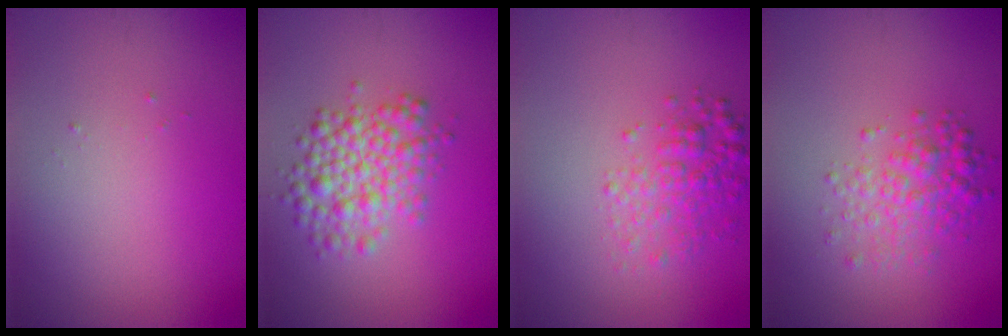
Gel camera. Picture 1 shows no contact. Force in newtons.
{"total": 4.6, "press": 4.6, "slide": 0.1}
{"total": 2.7, "press": 2.7, "slide": 0.1}
{"total": 3.0, "press": 3.0, "slide": 0.1}